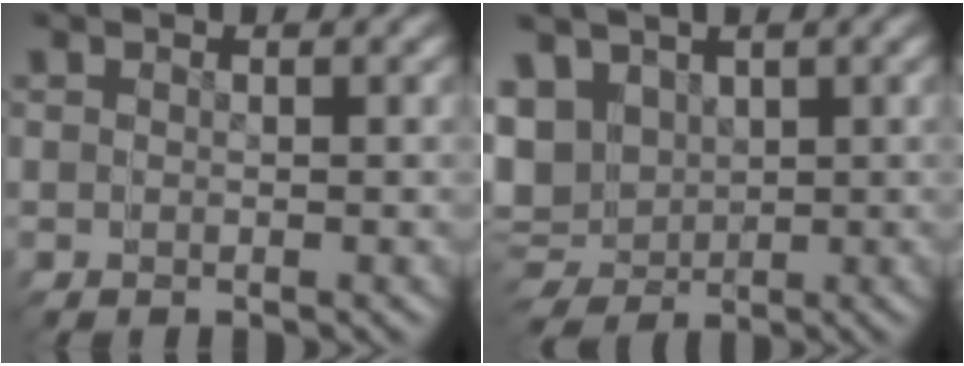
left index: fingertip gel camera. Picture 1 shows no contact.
{"total": 8.1, "force": [0.3, 7.7, 2.5], "torque": [-0.079, -0.033, 0.011]}